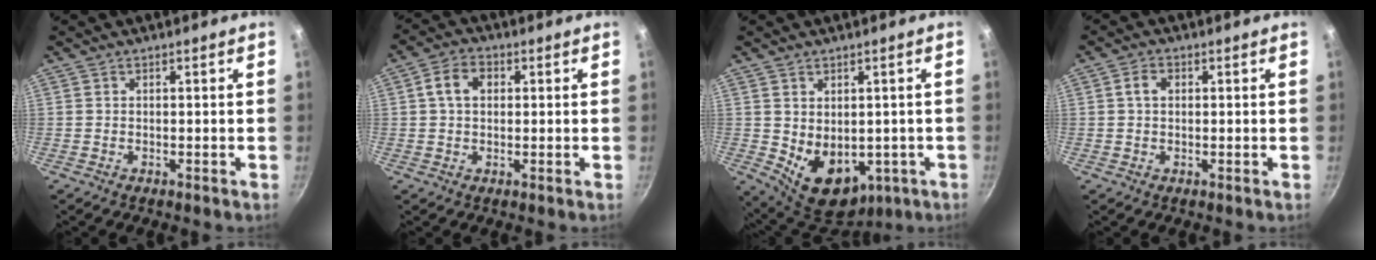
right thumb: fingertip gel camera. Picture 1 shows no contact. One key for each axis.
{"total": 5.6, "fx": 1.1, "fy": 4.1, "fz": 3.6, "tx": -0.051, "ty": 0.012, "tz": 0.012}
{"total": 12.1, "fx": -1.7, "fy": 8.5, "fz": 8.4, "tx": -0.100, "ty": -0.017, "tz": 0.004}
{"total": 2.5, "fx": 0.4, "fy": 1.9, "fz": 1.7, "tx": -0.023, "ty": 0.005, "tz": 0.005}